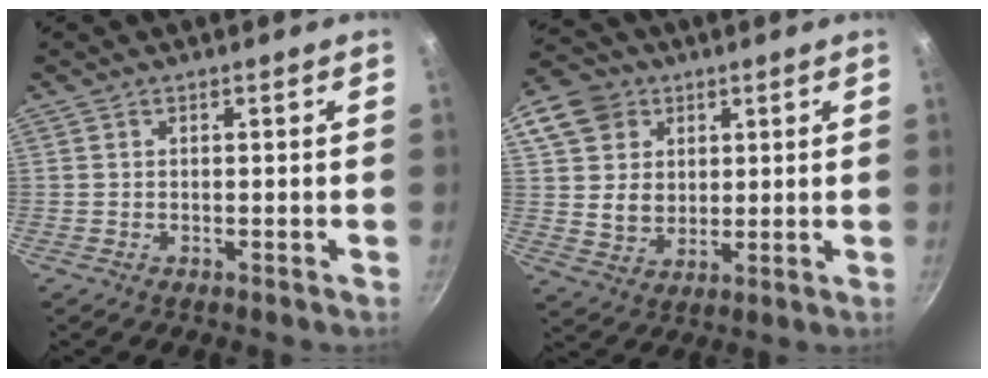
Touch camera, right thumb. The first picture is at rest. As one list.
[{"total": 12.7, "force": [5.1, 10.4, 5.3], "torque": [-0.074, -0.005, 0.094]}]